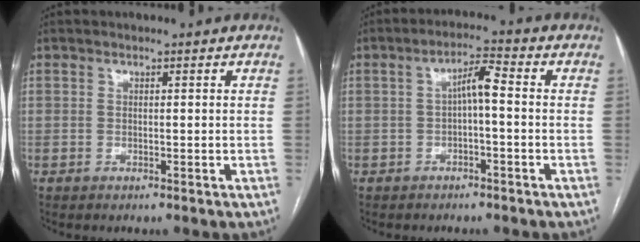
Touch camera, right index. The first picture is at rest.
{"total": 4.2, "force": [-0.2, 0.7, 4.2], "torque": [-0.071, 0.019, -0.003]}